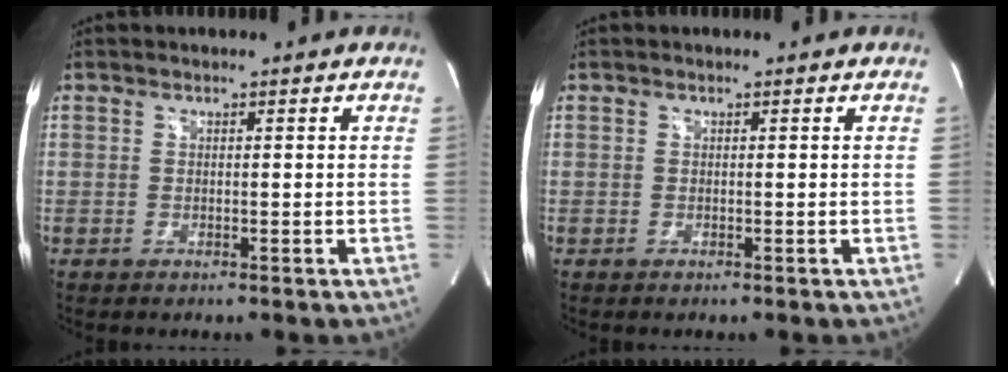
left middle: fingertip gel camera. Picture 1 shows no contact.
{"total": 0.0}